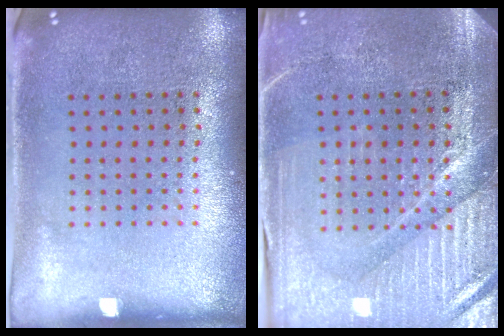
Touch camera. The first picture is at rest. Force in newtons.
{"total": 4.0, "press": 3.8, "slide": 1.2}